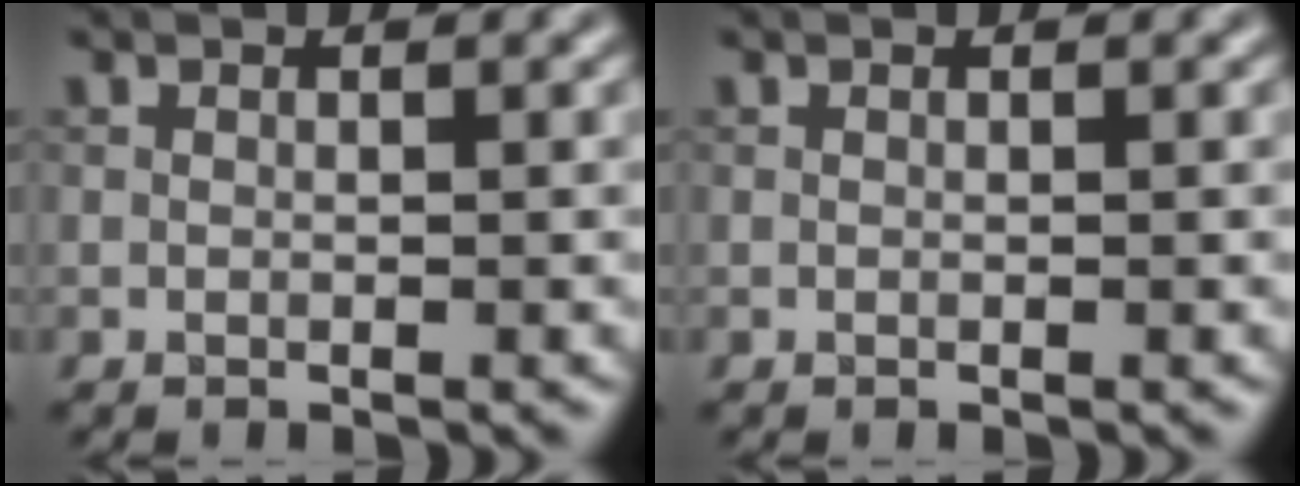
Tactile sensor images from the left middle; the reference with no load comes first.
{"total": 0.0}